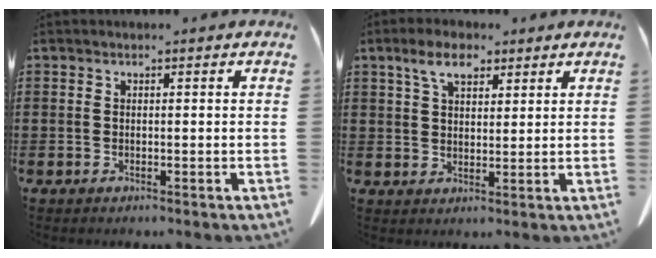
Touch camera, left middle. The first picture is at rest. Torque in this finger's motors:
{"motor_torque": [0.01, 0.03, -0.16, -0.06]}